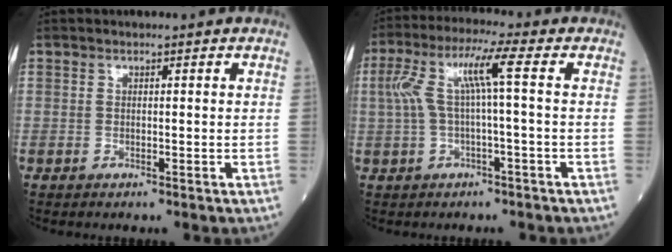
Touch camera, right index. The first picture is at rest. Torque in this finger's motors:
{"motor_torque": [1.18, 0.03, 0.56, 0.16]}